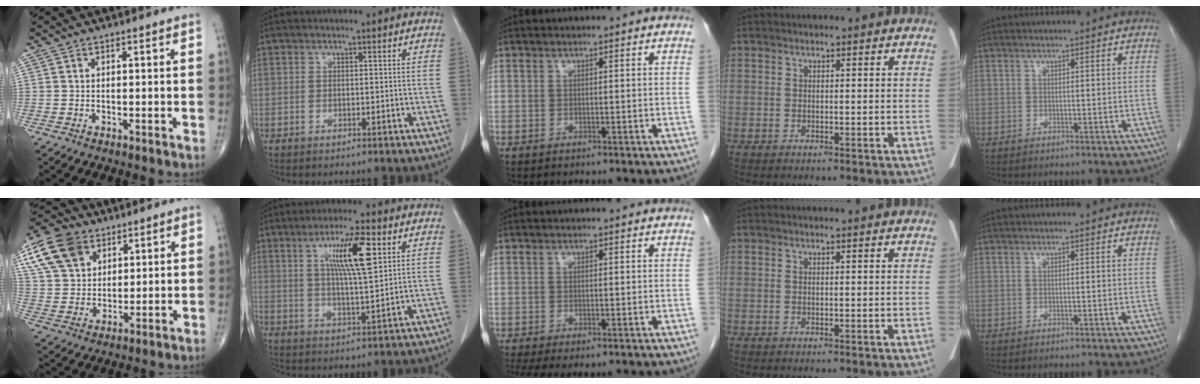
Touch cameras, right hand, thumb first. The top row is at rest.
{"thumb": {"total": 13.7, "force": [6.6, 9.6, 7.2], "torque": [-0.124, -0.008, 0.127]}, "index": {"total": 10.2, "force": [3.8, 1.2, 9.4], "torque": [-0.165, 0.005, 0.066]}, "middle": {"total": 6.0, "force": [-4.5, 1.7, 3.6], "torque": [-0.061, -0.015, -0.071]}}